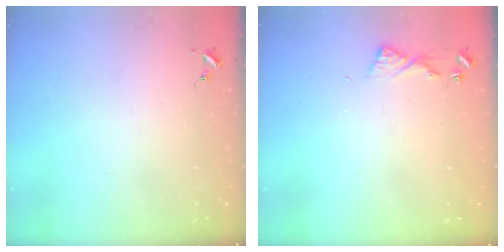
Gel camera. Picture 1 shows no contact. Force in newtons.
{"total": 4.8, "press": 4.7, "slide": 0.5}